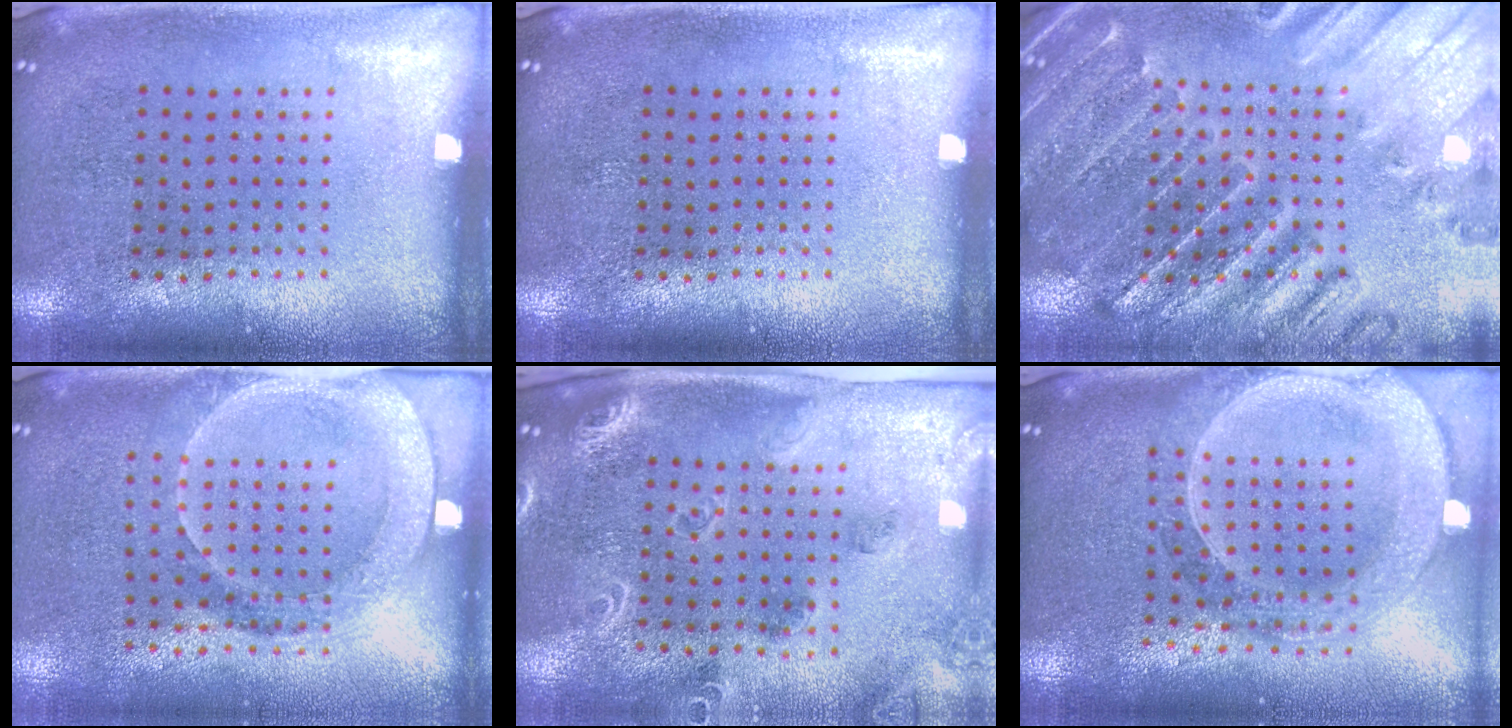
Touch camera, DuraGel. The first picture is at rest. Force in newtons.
{"total": 0.0}
{"total": 1.8, "press": 1.8, "slide": 0.3}
{"total": 1.7, "press": 1.5, "slide": 0.8}
{"total": 1.7, "press": 1.7, "slide": 0.3}
{"total": 2.7, "press": 2.4, "slide": 1.2}